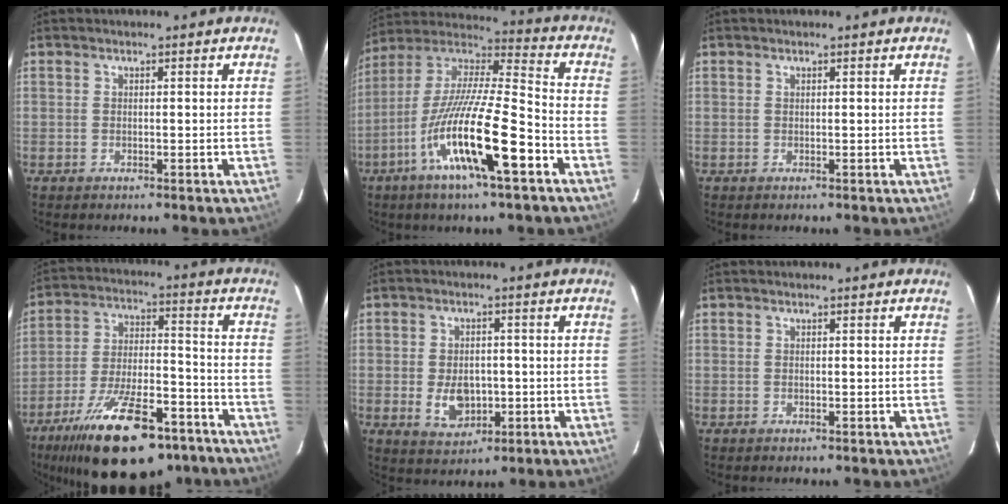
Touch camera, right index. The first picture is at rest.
{"total": 20.5, "force": [-9.7, 3.1, 17.8], "torque": [-0.324, -0.036, -0.185]}
{"total": 0.0}
{"total": 24.5, "force": [-16.8, 9.3, 15.2], "torque": [-0.272, -0.018, -0.250]}
{"total": 6.9, "force": [-1.4, 4.8, 4.7], "torque": [-0.092, -0.004, -0.015]}
{"total": 0.0}